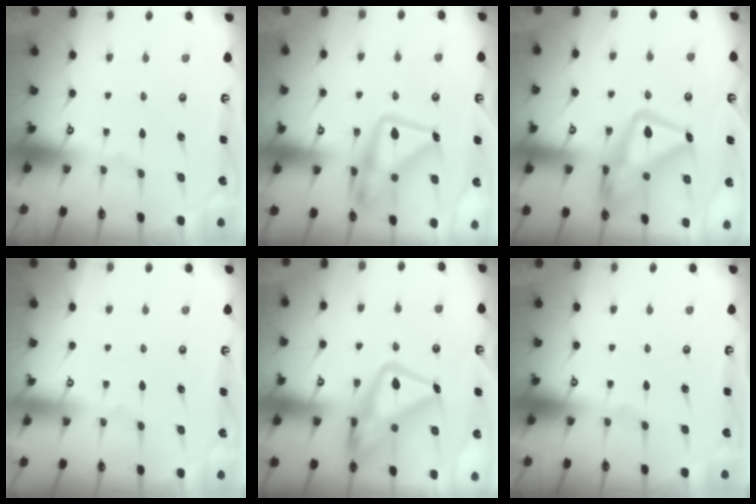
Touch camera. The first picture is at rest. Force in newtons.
{"total": 18.0, "press": 17.9, "slide": 1.6}
{"total": 19.7, "press": 19.6, "slide": 2.0}
{"total": 3.9, "press": 3.9, "slide": 0.1}
{"total": 18.2, "press": 18.1, "slide": 1.8}
{"total": 0.0}